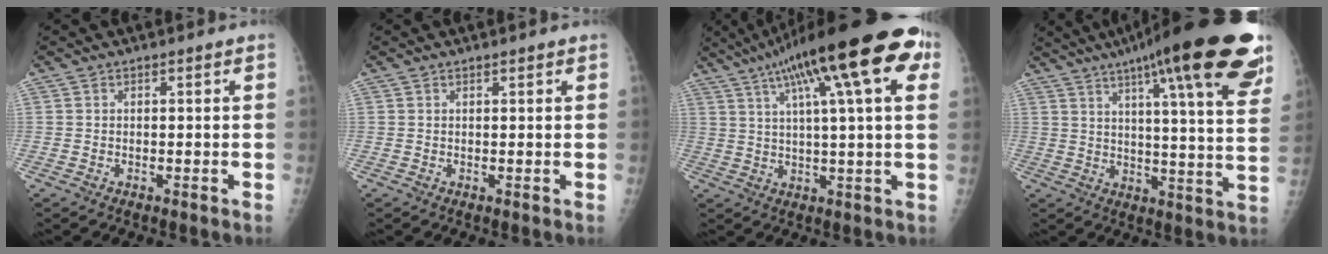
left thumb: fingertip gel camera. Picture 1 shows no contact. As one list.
[{"total": 0.7, "force": [0.6, 0.2, 0.4], "torque": [-0.006, -0.002, 0.008]}, {"total": 23.9, "force": [11.1, 5.1, 20.5], "torque": [-0.316, 0.017, 0.164]}, {"total": 27.7, "force": [17.3, 4.6, 21.1], "torque": [-0.278, -0.041, 0.232]}]